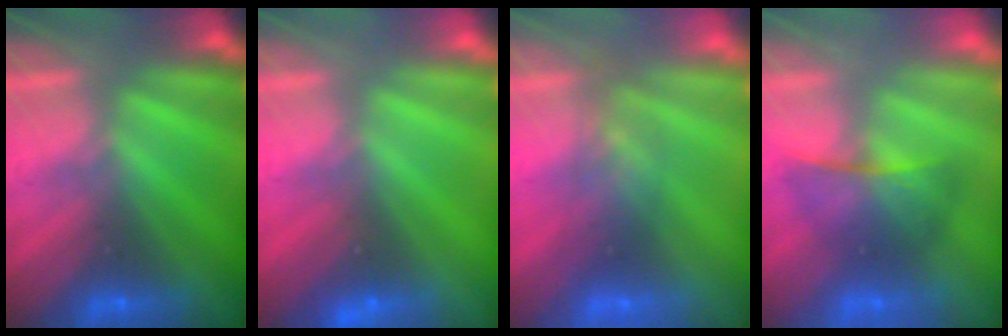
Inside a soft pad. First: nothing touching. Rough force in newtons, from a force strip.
{"total": 2.4}
{"total": 2.7}
{"total": 2.2}